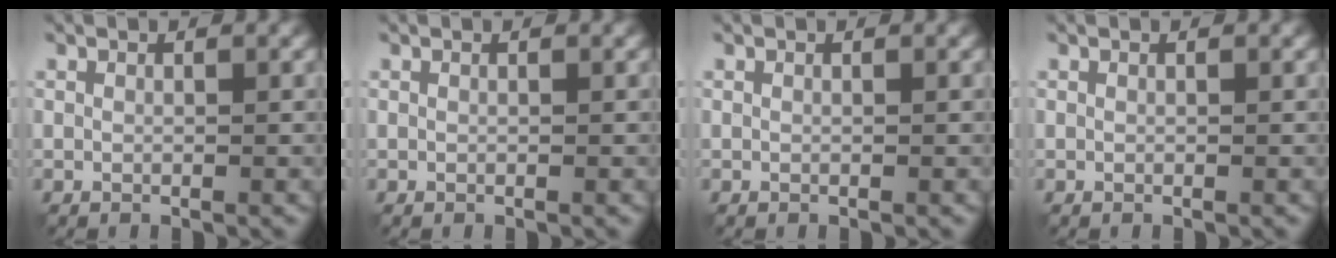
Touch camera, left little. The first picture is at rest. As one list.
[{"total": 0.0}, {"total": 0.0}, {"total": 0.0}]